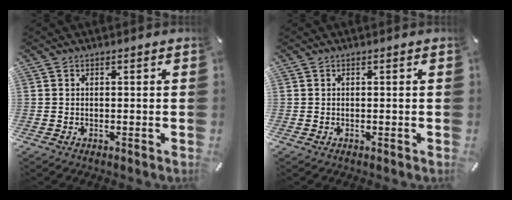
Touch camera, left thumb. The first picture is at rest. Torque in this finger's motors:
{"motor_torque": [-0.07, -0.17, -0.01, 0.07, -0.03]}